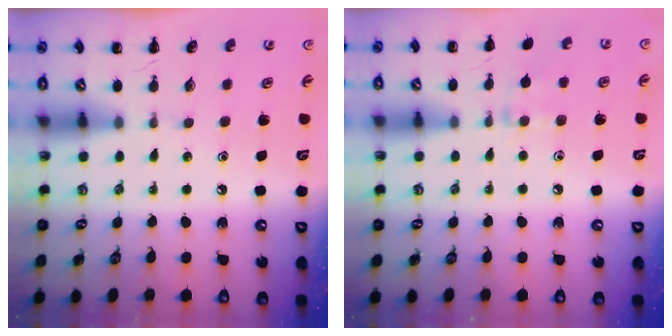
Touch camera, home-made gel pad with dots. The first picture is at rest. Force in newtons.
{"total": 6.4, "press": 6.0, "slide": 2.3}